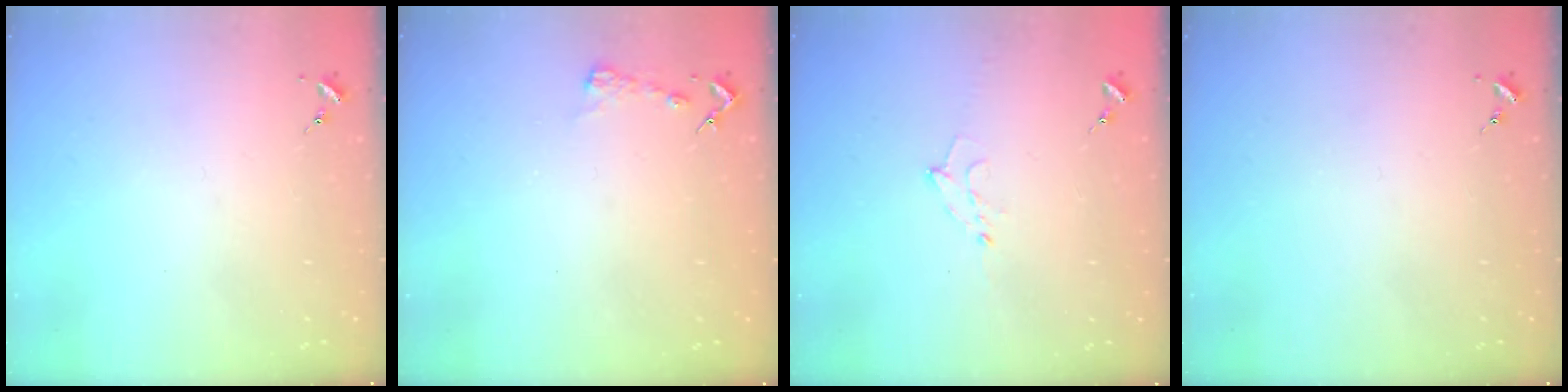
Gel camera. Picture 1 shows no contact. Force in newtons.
{"total": 3.1, "press": 3.1, "slide": 0.2}
{"total": 8.1, "press": 8.1, "slide": 1.0}
{"total": 0.0}